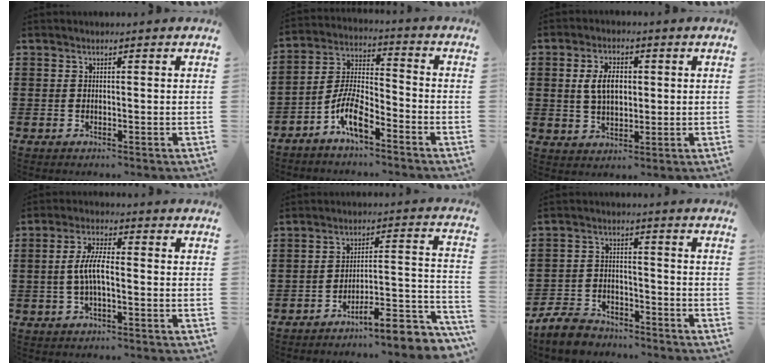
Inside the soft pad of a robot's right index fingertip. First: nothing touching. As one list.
[{"total": 7.4, "force": [-4.9, 2.3, 5.1], "torque": [-0.120, -0.002, -0.097]}, {"total": 5.5, "force": [0.8, 3.2, 4.4], "torque": [-0.091, 0.008, 0.007]}, {"total": 5.5, "force": [-0.7, 1.8, 5.2], "torque": [-0.112, 0.000, -0.020]}, {"total": 7.2, "force": [-5.8, 1.3, 4.0], "torque": [-0.058, -0.006, -0.109]}, {"total": 5.4, "force": [-5.1, 1.5, 1.0], "torque": [-0.037, 0.006, -0.103]}]